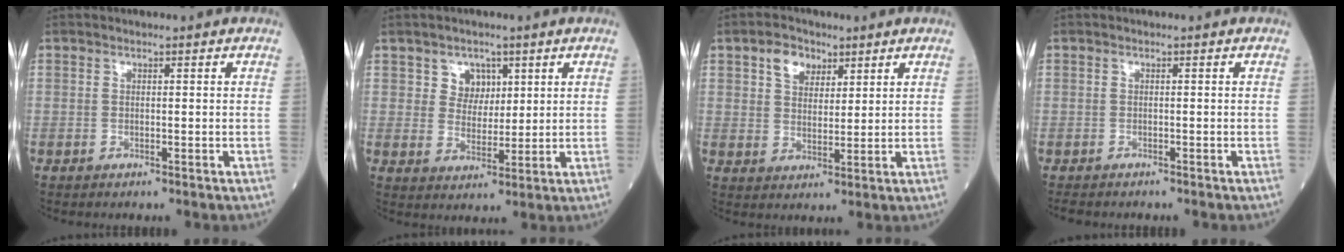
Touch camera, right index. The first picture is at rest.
{"total": 4.2, "force": [2.0, 3.4, 1.3], "torque": [-0.017, 0.003, 0.037]}
{"total": 5.2, "force": [2.8, 3.4, 2.6], "torque": [-0.051, 0.014, 0.053]}
{"total": 2.1, "force": [-1.9, 0.8, 0.5], "torque": [-0.012, -0.003, -0.029]}